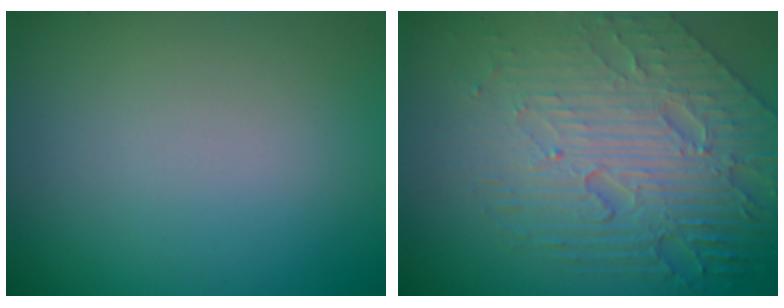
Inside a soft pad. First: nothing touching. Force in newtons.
{"total": 8.3, "press": 5.7, "slide": 6.1}